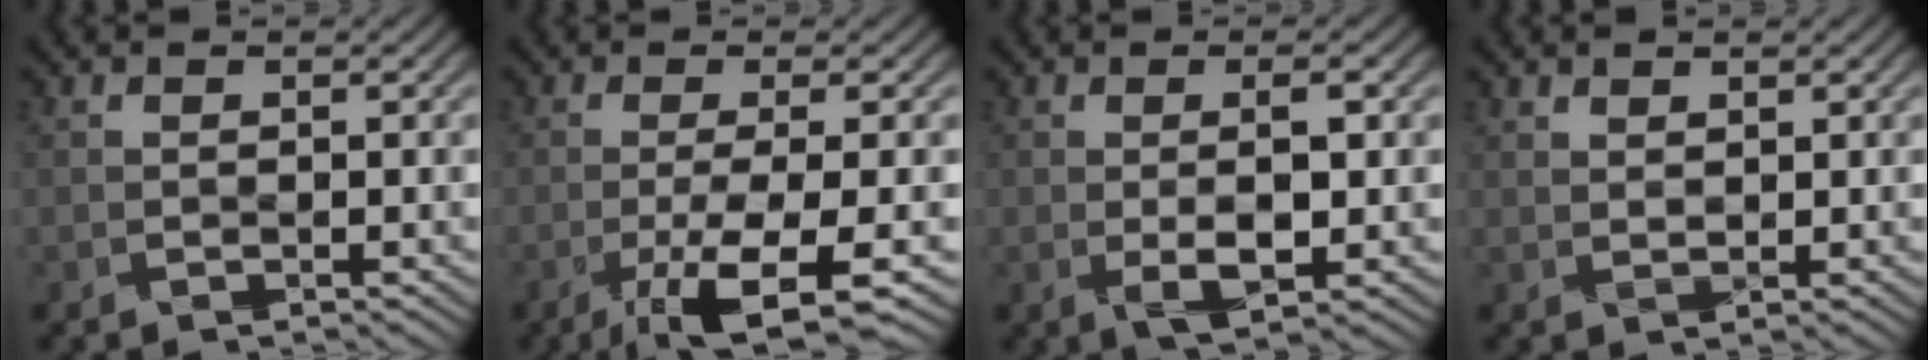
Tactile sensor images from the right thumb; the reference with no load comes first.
{"total": 8.6, "force": [-3.7, 1.8, 7.5], "torque": [-0.117, 0.001, -0.063]}
{"total": 4.4, "force": [-0.2, 1.4, 4.2], "torque": [-0.080, -0.003, -0.002]}
{"total": 1.3, "force": [1.1, 0.5, 0.5], "torque": [-0.016, -0.003, 0.024]}